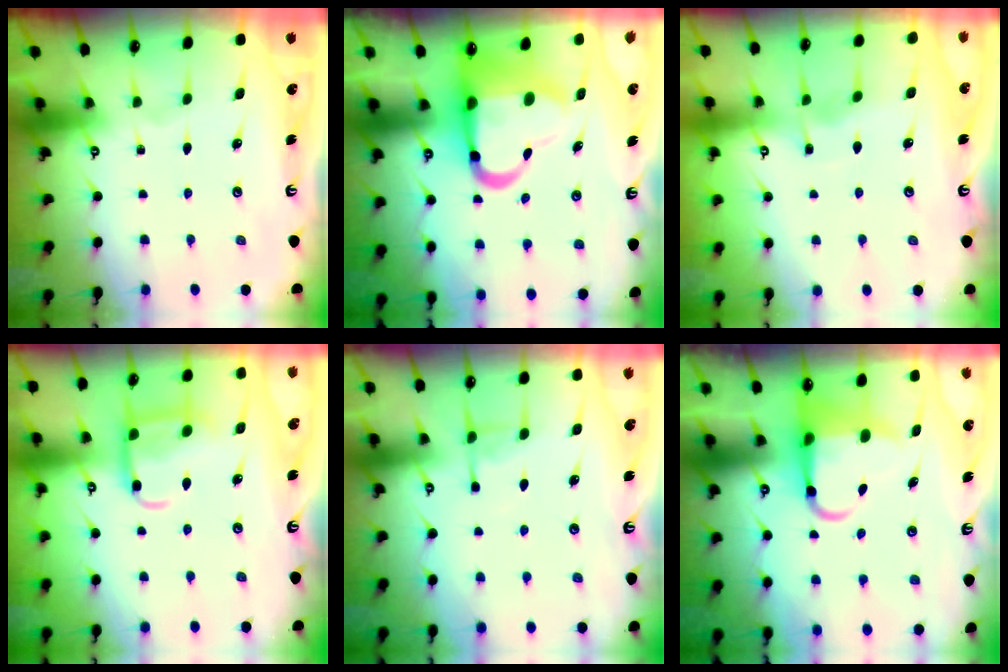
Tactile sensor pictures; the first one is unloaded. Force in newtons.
{"total": 13.0, "press": 12.6, "slide": 2.9}
{"total": 3.4, "press": 3.4, "slide": 0.5}
{"total": 11.8, "press": 11.7, "slide": 1.2}
{"total": 4.2, "press": 4.1, "slide": 0.9}
{"total": 6.4, "press": 6.3, "slide": 1.2}